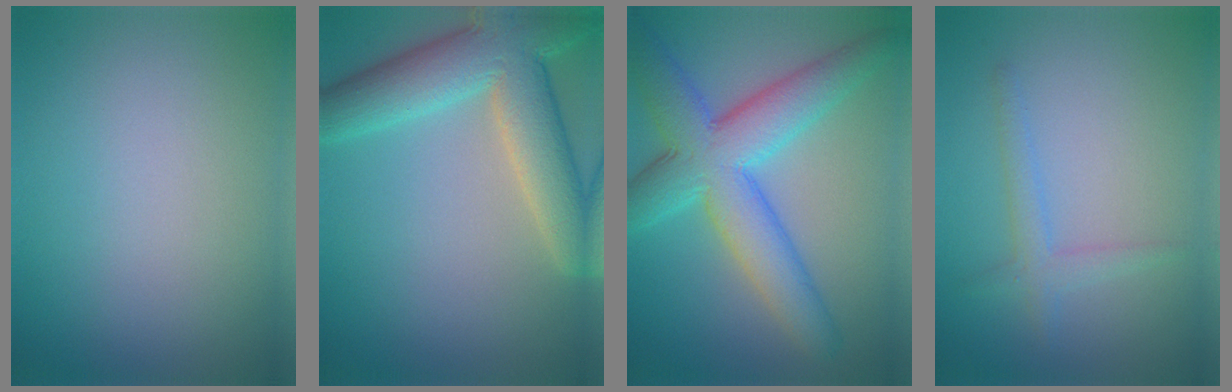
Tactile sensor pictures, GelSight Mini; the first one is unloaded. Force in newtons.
{"total": 8.9, "press": 8.8, "slide": 0.8}
{"total": 8.9, "press": 8.9, "slide": 0.1}
{"total": 2.0, "press": 2.0, "slide": 0.1}